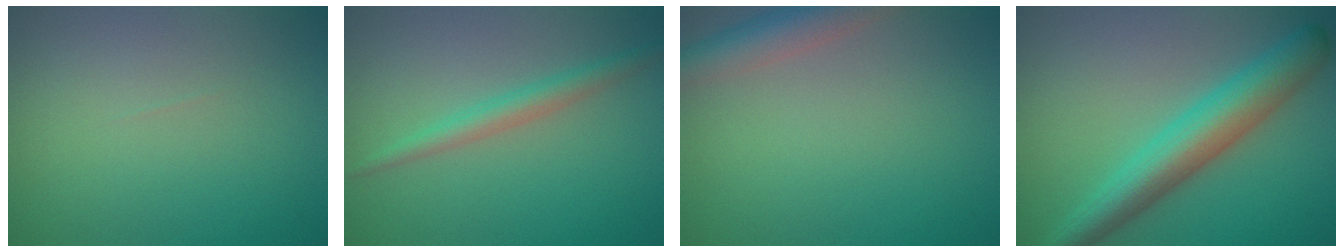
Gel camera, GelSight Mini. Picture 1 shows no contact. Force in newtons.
{"total": 2.3, "press": 2.3, "slide": 0.1}
{"total": 4.1, "press": 4.0, "slide": 0.3}
{"total": 6.6, "press": 6.6, "slide": 0.1}